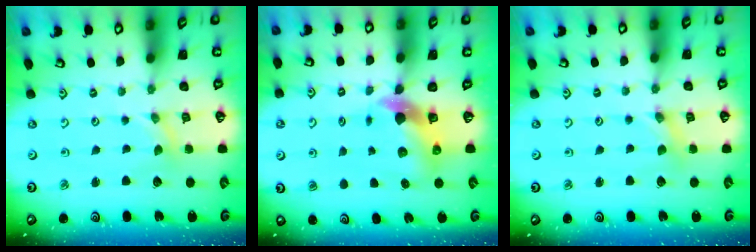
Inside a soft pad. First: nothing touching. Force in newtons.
{"total": 6.4, "press": 6.3, "slide": 1.2}
{"total": 1.0, "press": 1.0, "slide": 0.2}